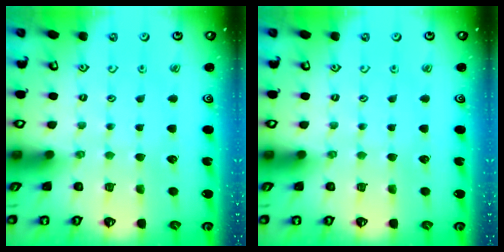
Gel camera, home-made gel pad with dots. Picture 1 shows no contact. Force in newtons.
{"total": 0.0}